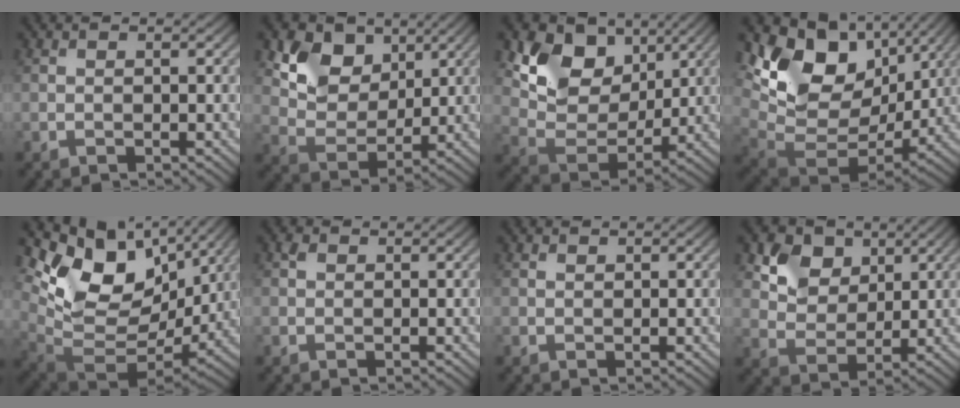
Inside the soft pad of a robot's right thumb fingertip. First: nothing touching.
{"total": 9.2, "force": [4.5, 6.3, 5.0], "torque": [-0.110, -0.006, 0.074]}
{"total": 11.7, "force": [5.3, 7.9, 6.7], "torque": [-0.137, -0.008, 0.097]}
{"total": 15.8, "force": [5.8, 10.3, 10.5], "torque": [-0.217, -0.004, 0.126]}
{"total": 14.9, "force": [5.2, 9.3, 10.4], "torque": [-0.213, -0.006, 0.111]}
{"total": 0.8, "force": [0.4, 0.6, 0.4], "torque": [-0.008, 0.000, 0.006]}
{"total": 0.5, "force": [0.4, 0.2, 0.1], "torque": [-0.002, -0.001, 0.010]}
{"total": 7.8, "force": [4.2, 5.4, 3.8], "torque": [-0.108, -0.012, 0.090]}